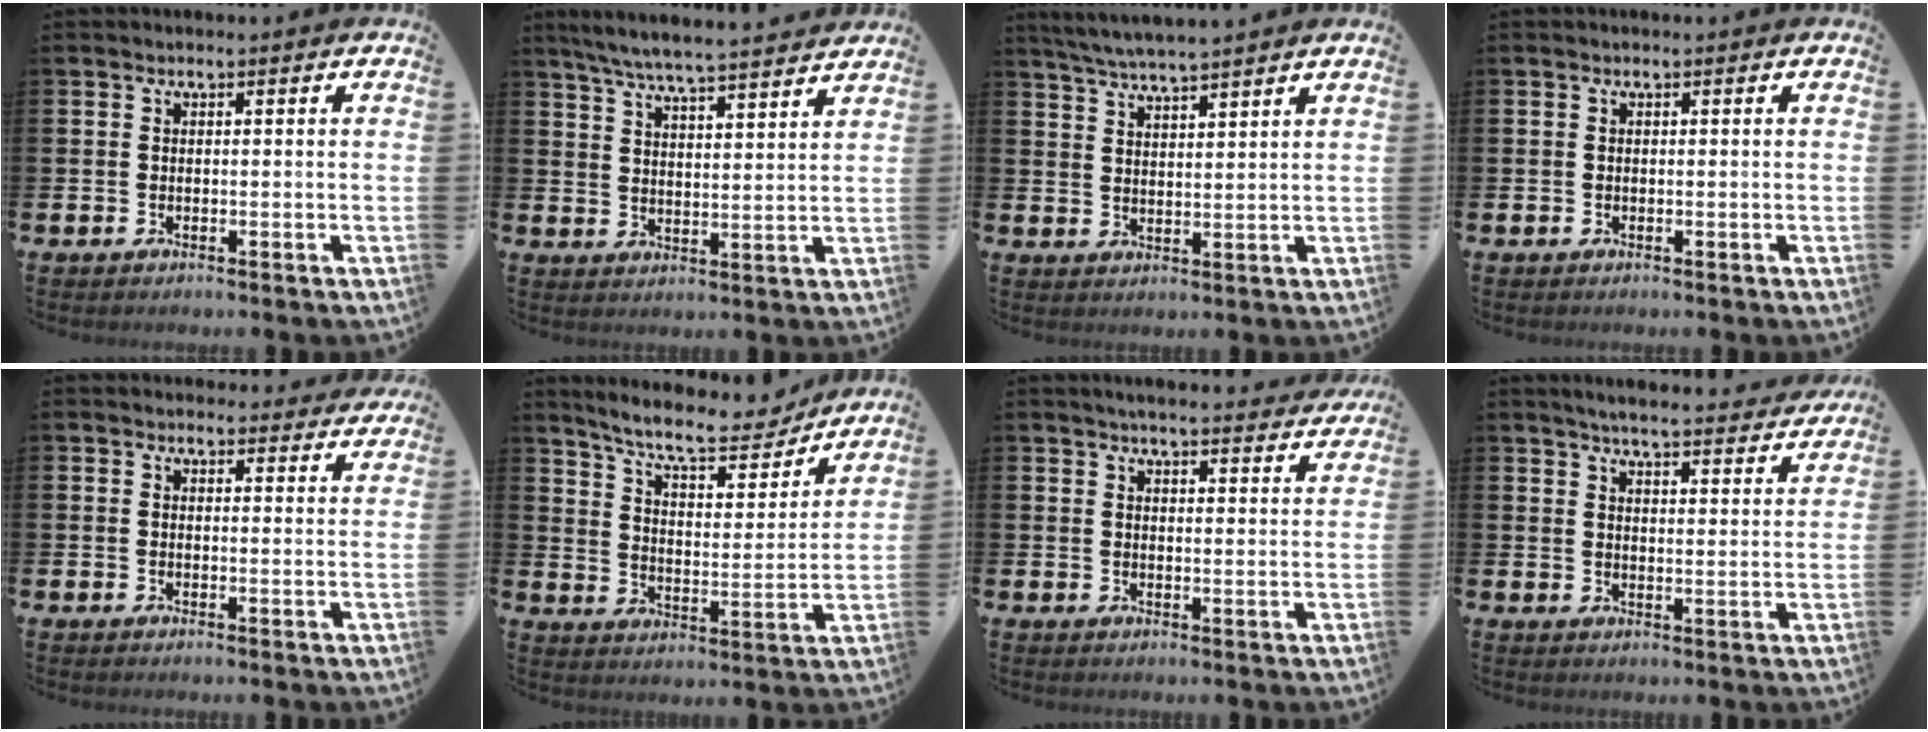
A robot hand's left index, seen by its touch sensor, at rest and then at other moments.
{"total": 6.3, "force": [6.1, 0.0, 1.9], "torque": [-0.058, -0.039, 0.106]}
{"total": 4.7, "force": [4.5, -0.3, 1.0], "torque": [-0.036, -0.021, 0.082]}
{"total": 0.0}
{"total": 2.2, "force": [2.1, 0.6, -0.1], "torque": [0.008, -0.013, 0.037]}
{"total": 10.0, "force": [9.1, 2.0, 3.8], "torque": [-0.099, -0.055, 0.156]}
{"total": 4.4, "force": [4.3, 0.1, 0.9], "torque": [-0.015, -0.025, 0.074]}
{"total": 5.3, "force": [5.2, 0.2, 1.1], "torque": [-0.025, -0.040, 0.089]}